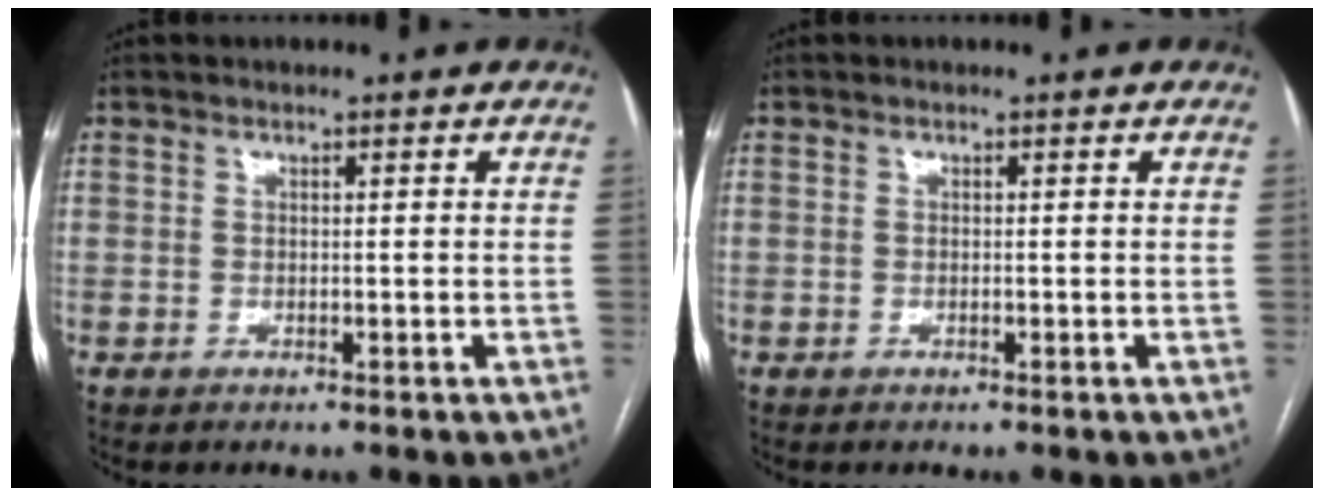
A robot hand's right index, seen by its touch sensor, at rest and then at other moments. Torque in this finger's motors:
{"motor_torque": [0.04, 0.04, 0.00, 0.01]}